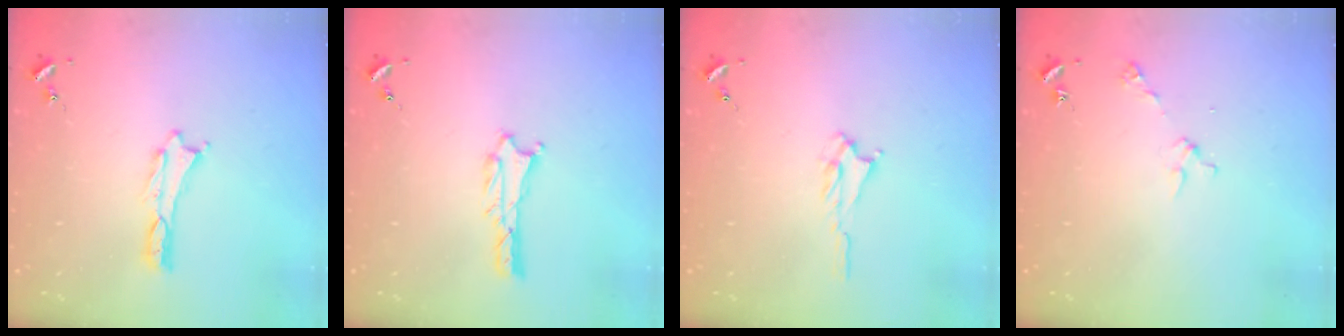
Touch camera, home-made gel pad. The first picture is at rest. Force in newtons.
{"total": 1.0, "press": 1.0, "slide": 0.1}
{"total": 1.6, "press": 1.5, "slide": 0.4}
{"total": 2.9, "press": 2.9, "slide": 0.2}